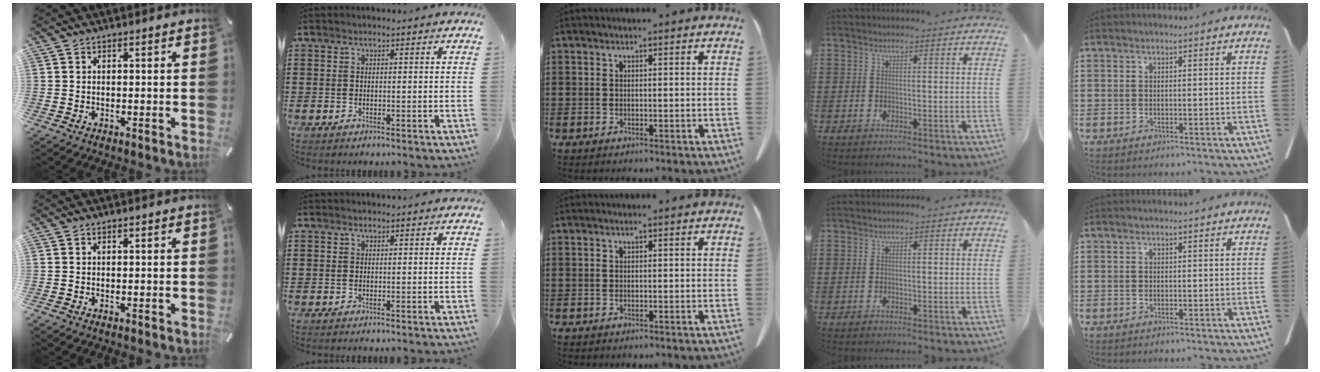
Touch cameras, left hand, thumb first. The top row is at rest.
{}